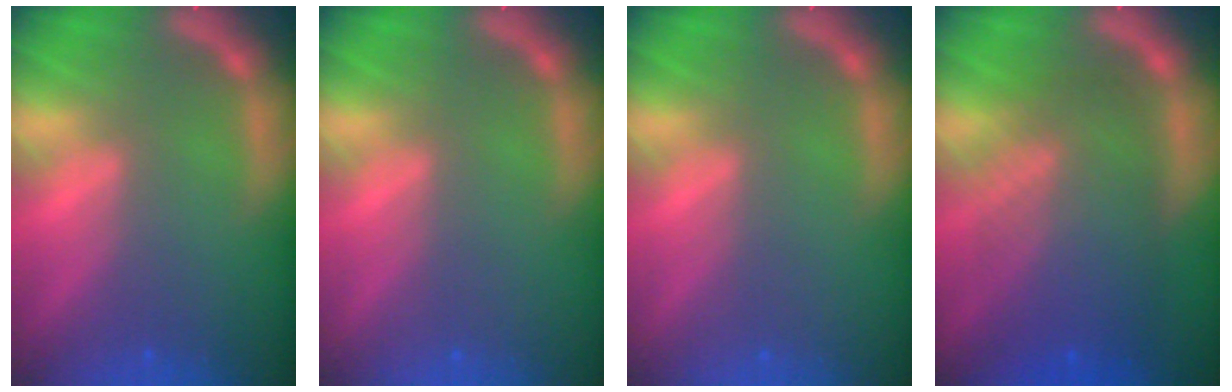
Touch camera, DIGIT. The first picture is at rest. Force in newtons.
{"total": 0.0}
{"total": 0.0}
{"total": 9.0}